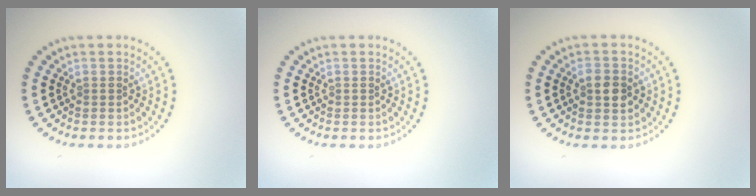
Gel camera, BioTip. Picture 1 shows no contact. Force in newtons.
{"total": 0.0}
{"total": 2.2, "press": 2.2, "slide": 0.2}